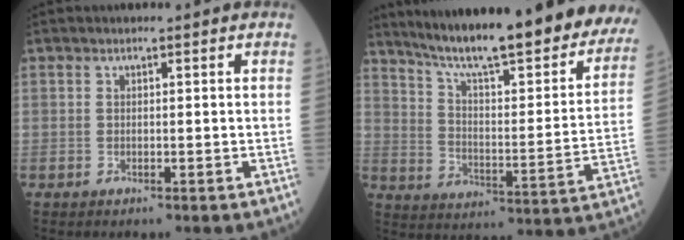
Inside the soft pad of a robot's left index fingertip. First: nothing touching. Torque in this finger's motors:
{"motor_torque": [0.89, -1.25, 0.43, 0.14]}